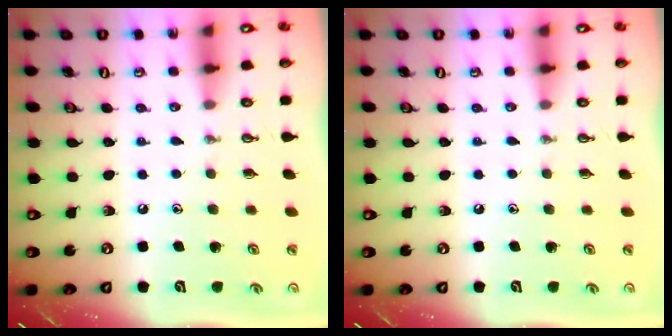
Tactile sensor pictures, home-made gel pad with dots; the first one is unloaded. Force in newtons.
{"total": 0.0}